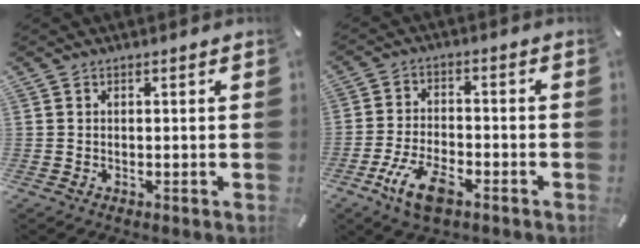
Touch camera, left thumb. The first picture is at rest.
{"total": 8.1, "force": [-4.8, 3.0, 5.8], "torque": [-0.126, 0.012, -0.090]}